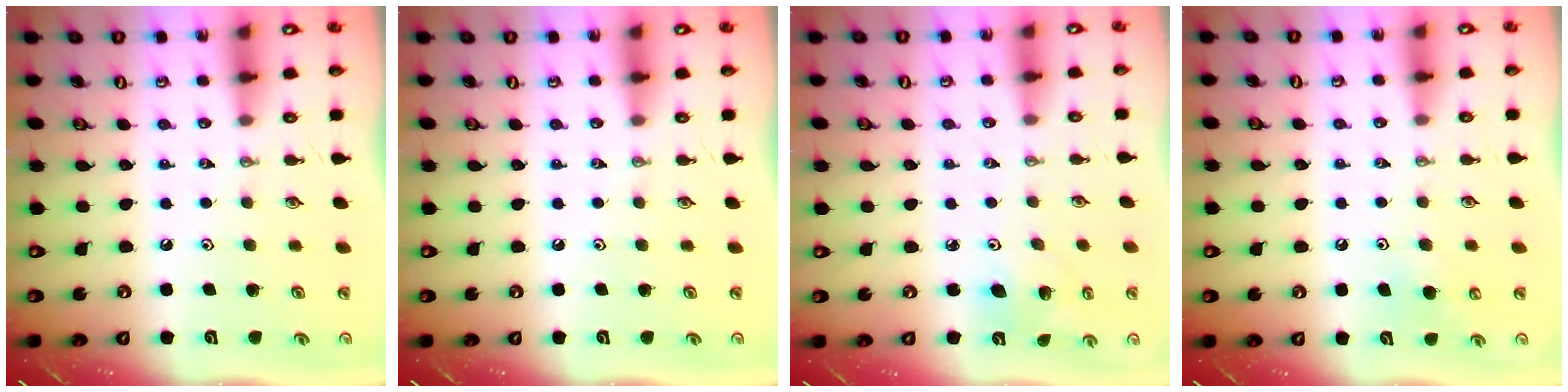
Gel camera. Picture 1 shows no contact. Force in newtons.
{"total": 0.0}
{"total": 5.7, "press": 5.5, "slide": 1.5}
{"total": 6.5, "press": 6.4, "slide": 0.9}